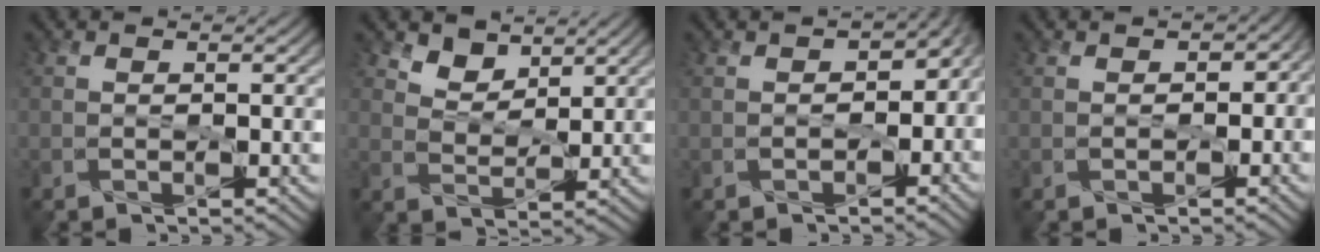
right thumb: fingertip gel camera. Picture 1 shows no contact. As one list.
[{"total": 4.0, "force": [2.9, 2.2, 1.6], "torque": [-0.047, -0.006, 0.054]}, {"total": 4.2, "force": [-0.8, 3.1, 2.7], "torque": [-0.030, -0.007, -0.009]}, {"total": 1.2, "force": [-0.3, 1.1, 0.4], "torque": [-0.007, -0.002, -0.003]}]